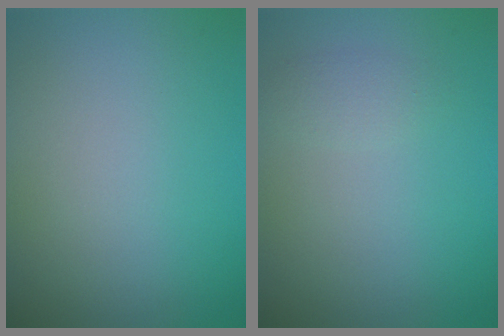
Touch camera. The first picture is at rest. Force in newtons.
{"total": 1.1, "press": 1.1, "slide": 0.0}